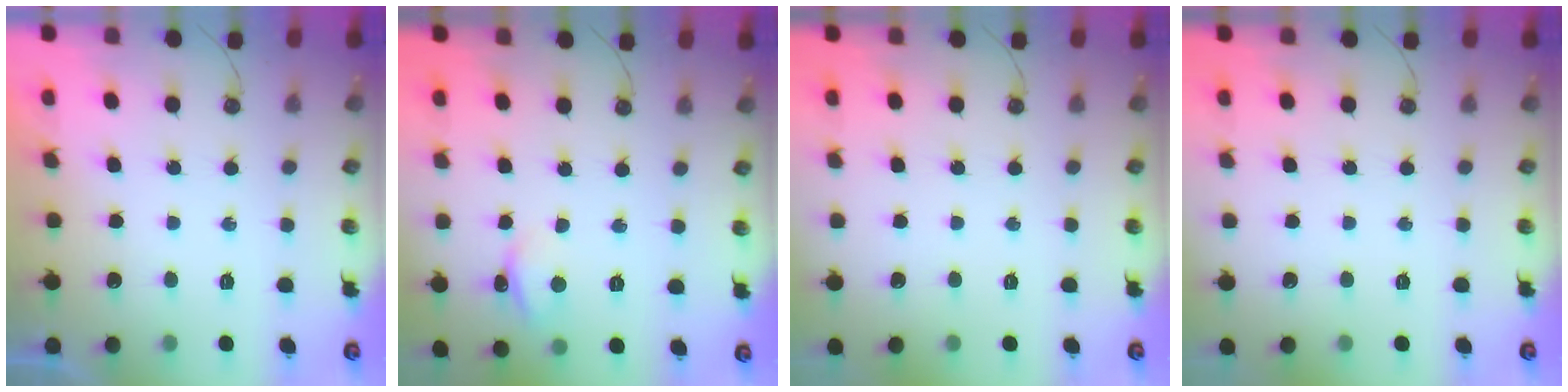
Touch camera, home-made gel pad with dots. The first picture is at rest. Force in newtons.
{"total": 4.0, "press": 3.9, "slide": 0.5}
{"total": 0.0}
{"total": 0.0}